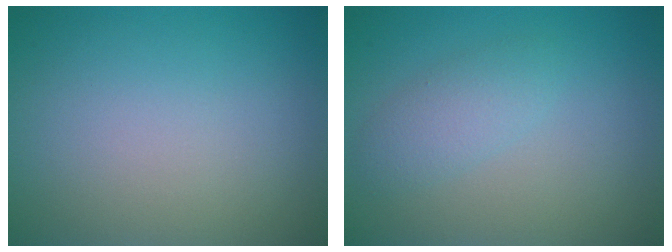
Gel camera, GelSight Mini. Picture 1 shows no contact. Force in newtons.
{"total": 2.1, "press": 2.1, "slide": 0.1}